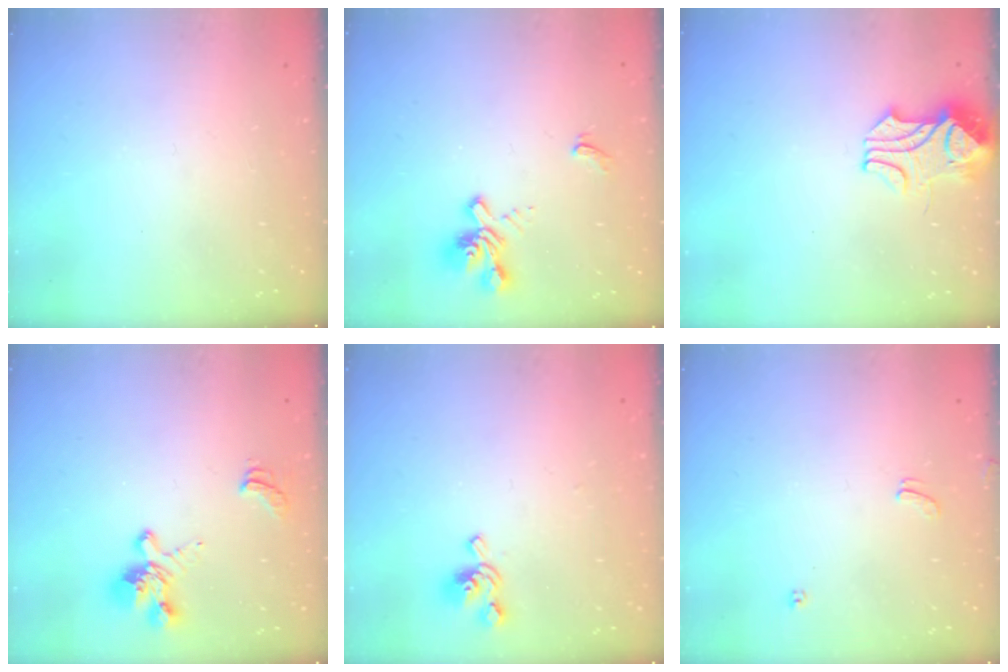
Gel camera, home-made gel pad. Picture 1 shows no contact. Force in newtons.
{"total": 2.4, "press": 2.1, "slide": 1.3}
{"total": 2.4, "press": 2.2, "slide": 1.0}
{"total": 2.4, "press": 1.6, "slide": 1.8}
{"total": 1.7, "press": 1.4, "slide": 1.0}
{"total": 2.3, "press": 2.3, "slide": 0.4}